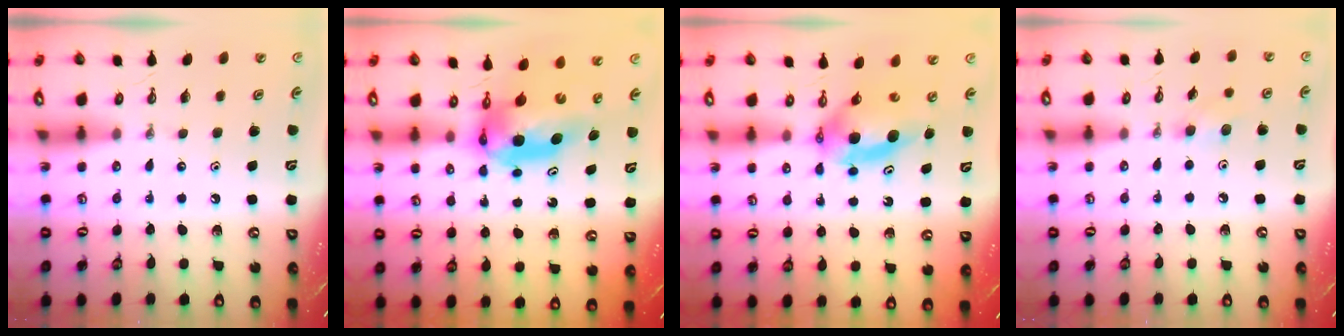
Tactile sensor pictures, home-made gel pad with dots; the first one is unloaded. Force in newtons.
{"total": 7.4, "press": 7.3, "slide": 0.9}
{"total": 5.8, "press": 5.6, "slide": 1.4}
{"total": 7.0, "press": 5.9, "slide": 3.7}